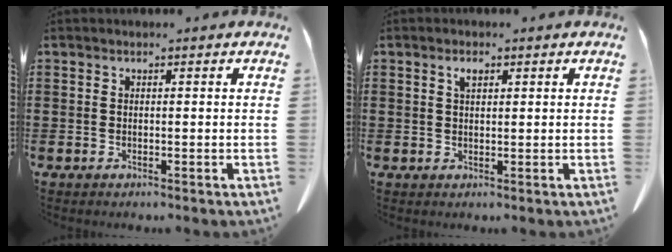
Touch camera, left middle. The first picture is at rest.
{"total": 1.8, "force": [1.0, 0.8, 1.3], "torque": [-0.029, 0.003, 0.018]}